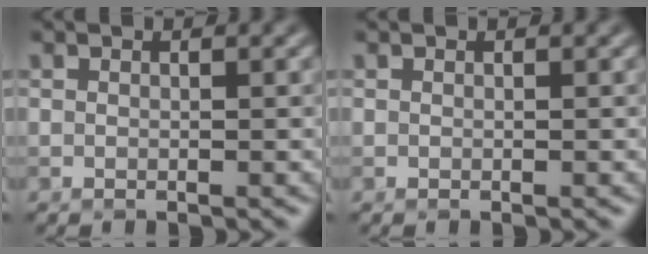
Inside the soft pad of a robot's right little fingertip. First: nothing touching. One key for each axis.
{"total": 0.0}